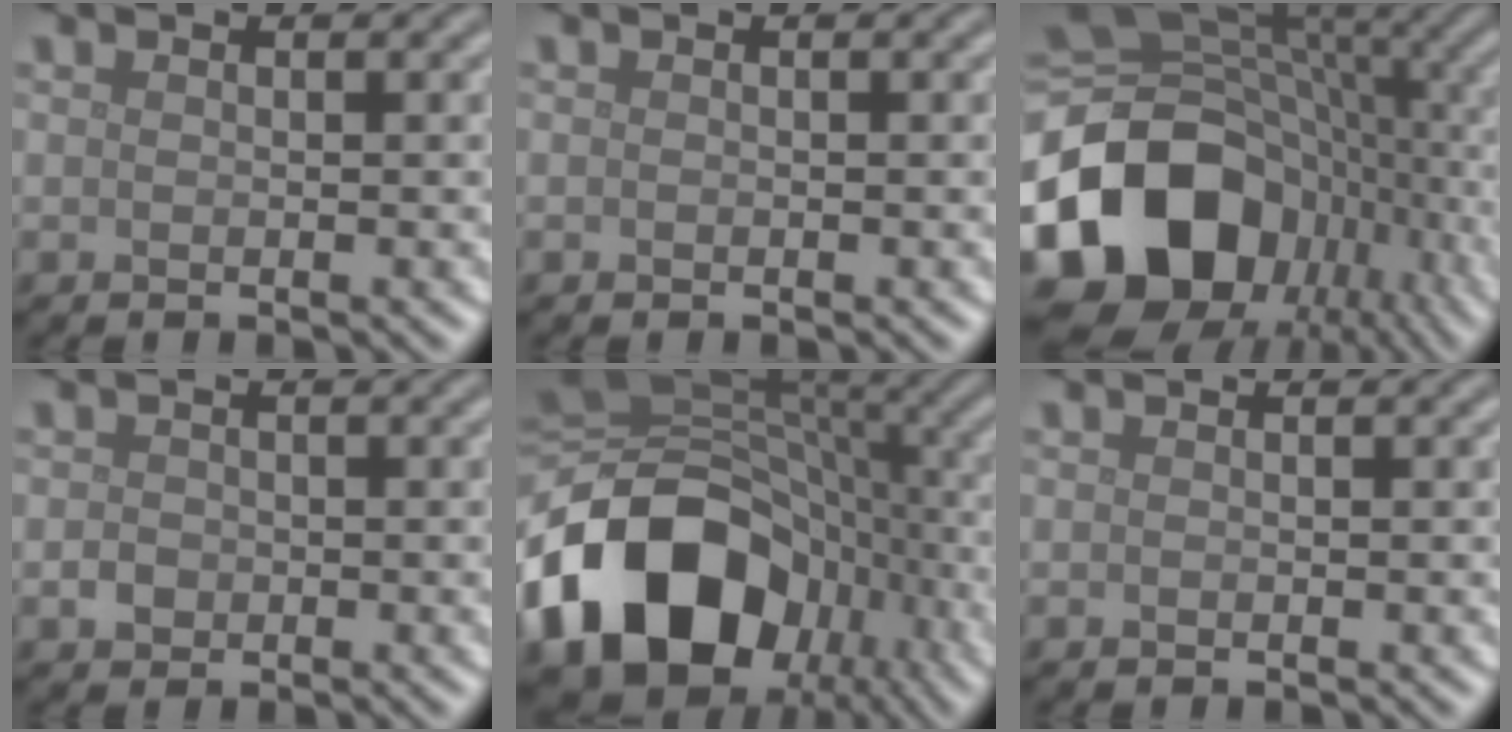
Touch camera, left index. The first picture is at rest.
{"total": 0.0}
{"total": 18.2, "force": [-6.5, 14.0, 9.8], "torque": [-0.220, -0.012, -0.115]}
{"total": 1.1, "force": [-0.4, 1.0, 0.4], "torque": [-0.002, -0.001, -0.010]}
{"total": 18.5, "force": [-7.3, 13.5, 10.3], "torque": [-0.220, -0.021, -0.126]}
{"total": 0.0}